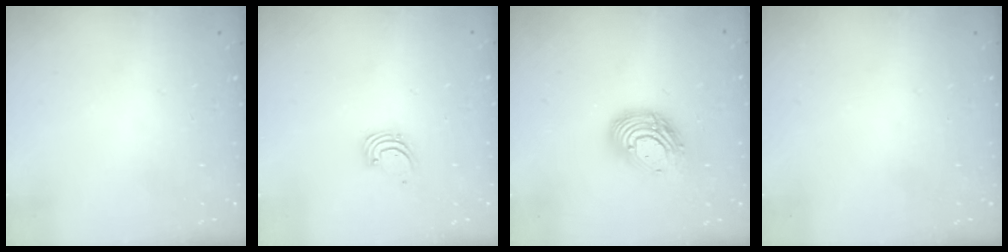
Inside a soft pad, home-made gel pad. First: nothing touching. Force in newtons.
{"total": 1.4, "press": 1.4, "slide": 0.1}
{"total": 13.4, "press": 13.3, "slide": 1.4}
{"total": 0.0}